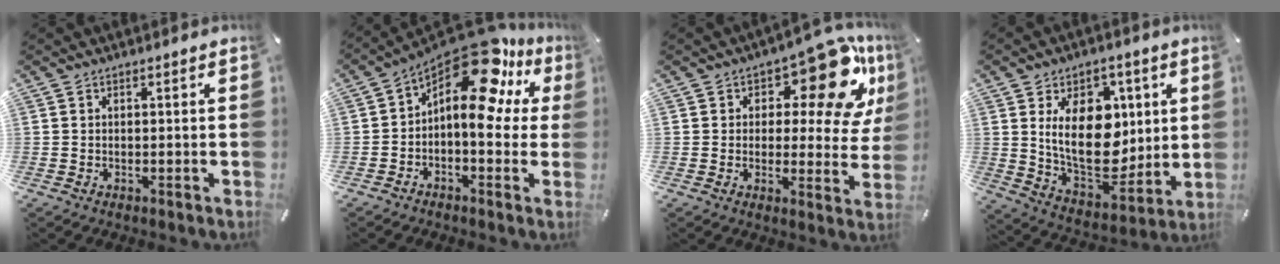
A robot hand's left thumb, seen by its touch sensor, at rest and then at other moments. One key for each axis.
{"total": 17.2, "fx": 9.5, "fy": 7.1, "fz": 12.4, "tx": -0.199, "ty": -0.079, "tz": 0.157}
{"total": 16.9, "fx": 9.7, "fy": 7.7, "fz": 11.6, "tx": -0.148, "ty": -0.070, "tz": 0.160}
{"total": 19.5, "fx": 4.5, "fy": 12.7, "fz": 14.1, "tx": -0.242, "ty": -0.029, "tz": 0.078}